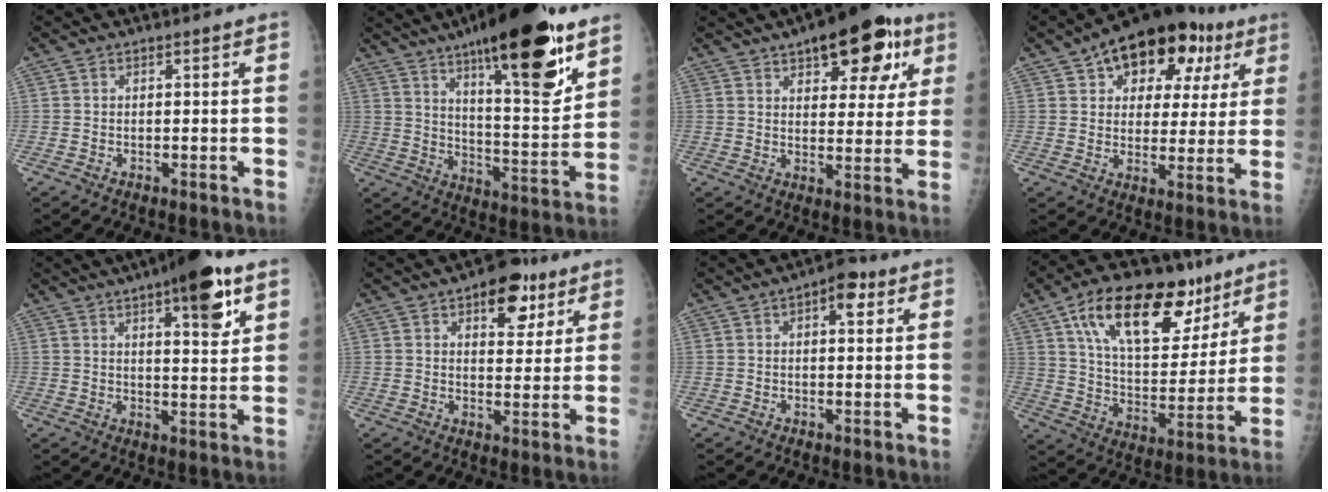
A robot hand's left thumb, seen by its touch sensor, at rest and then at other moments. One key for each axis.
{"total": 24.3, "fx": 14.8, "fy": 6.5, "fz": 18.1, "tx": -0.247, "ty": -0.070, "tz": 0.228}
{"total": 16.5, "fx": 8.5, "fy": 7.6, "fz": 12.0, "tx": -0.116, "ty": -0.018, "tz": 0.113}
{"total": 18.7, "fx": 9.2, "fy": 11.0, "fz": 12.0, "tx": -0.124, "ty": 0.002, "tz": 0.127}
{"total": 13.0, "fx": 7.1, "fy": 3.7, "fz": 10.2, "tx": -0.122, "ty": -0.029, "tz": 0.096}
{"total": 10.0, "fx": 5.4, "fy": 5.5, "fz": 6.3, "tx": -0.050, "ty": -0.020, "tz": 0.073}
{"total": 5.4, "fx": 2.3, "fy": 2.6, "fz": 4.1, "tx": -0.041, "ty": 0.001, "tz": 0.025}
{"total": 24.1, "fx": 13.3, "fy": 11.9, "fz": 16.1, "tx": -0.218, "ty": -0.033, "tz": 0.224}